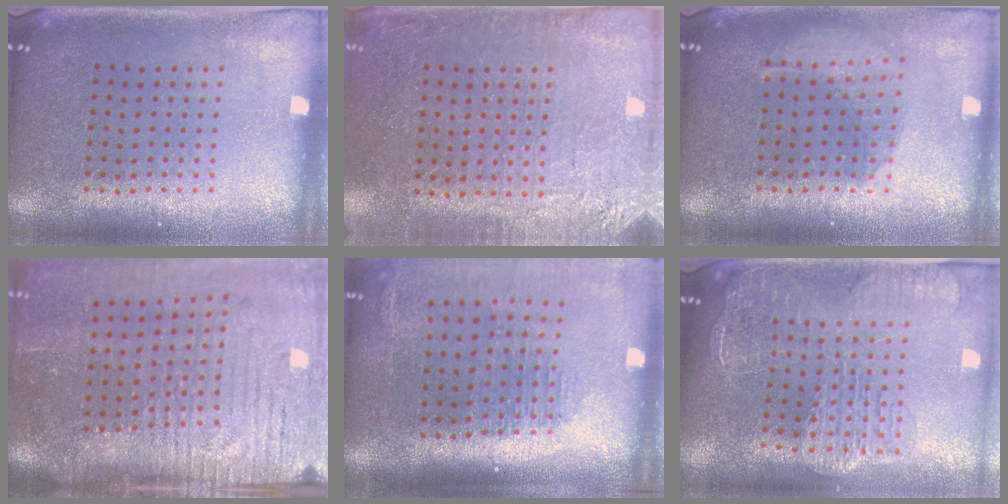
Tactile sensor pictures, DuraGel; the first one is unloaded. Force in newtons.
{"total": 2.8, "press": 2.7, "slide": 0.6}
{"total": 1.5, "press": 1.3, "slide": 0.7}
{"total": 5.2, "press": 4.3, "slide": 2.9}
{"total": 1.7, "press": 1.5, "slide": 0.7}
{"total": 2.8, "press": 2.3, "slide": 1.5}